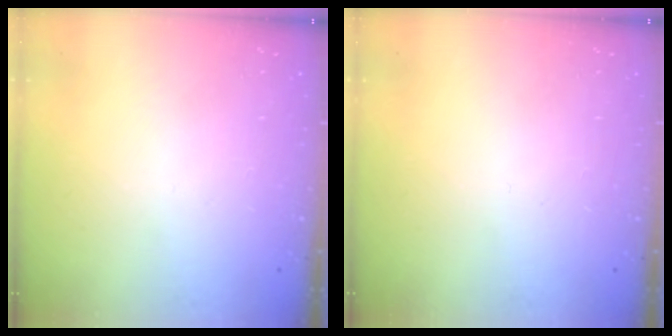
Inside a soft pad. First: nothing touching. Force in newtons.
{"total": 0.0}